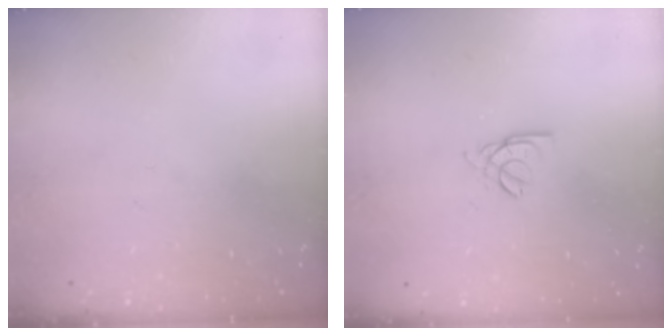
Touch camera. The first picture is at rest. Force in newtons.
{"total": 2.6, "press": 2.5, "slide": 0.5}